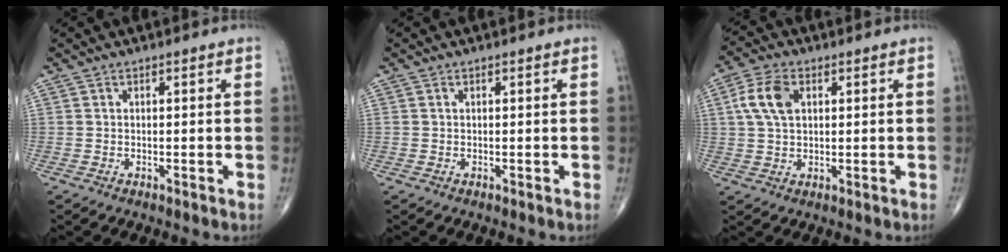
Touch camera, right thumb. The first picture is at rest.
{"total": 0.0}
{"total": 7.2, "force": [1.9, 4.4, 5.5], "torque": [-0.112, 0.008, 0.035]}